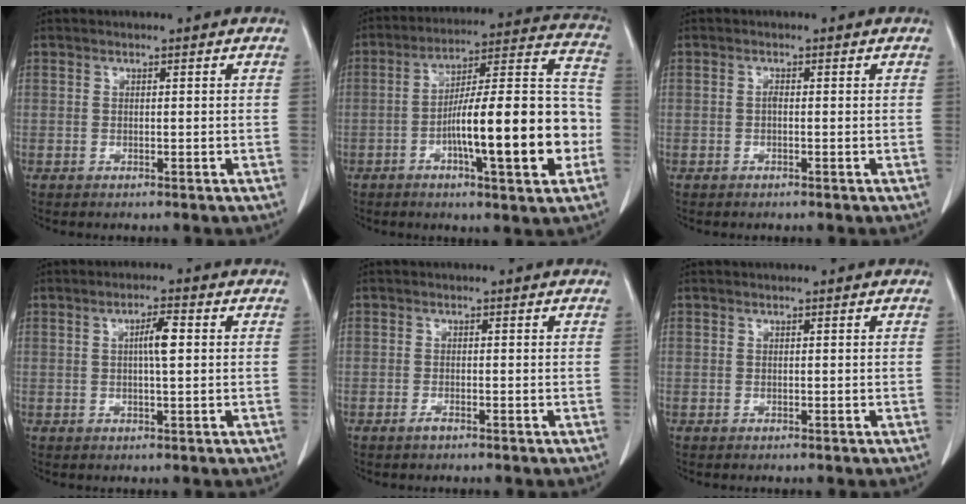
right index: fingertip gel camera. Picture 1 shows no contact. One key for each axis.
{"total": 19.6, "fx": -5.2, "fy": 2.7, "fz": 18.7, "tx": -0.268, "ty": 0.022, "tz": -0.076}
{"total": 0.6, "fx": -0.2, "fy": 0.1, "fz": 0.5, "tx": -0.011, "ty": 0.001, "tz": -0.004}
{"total": 3.6, "fx": 0.5, "fy": 0.3, "fz": 3.6, "tx": -0.062, "ty": 0.003, "tz": 0.008}
{"total": 0.9, "fx": -0.7, "fy": 0.1, "fz": 0.6, "tx": -0.017, "ty": -0.001, "tz": -0.010}
{"total": 0.0}